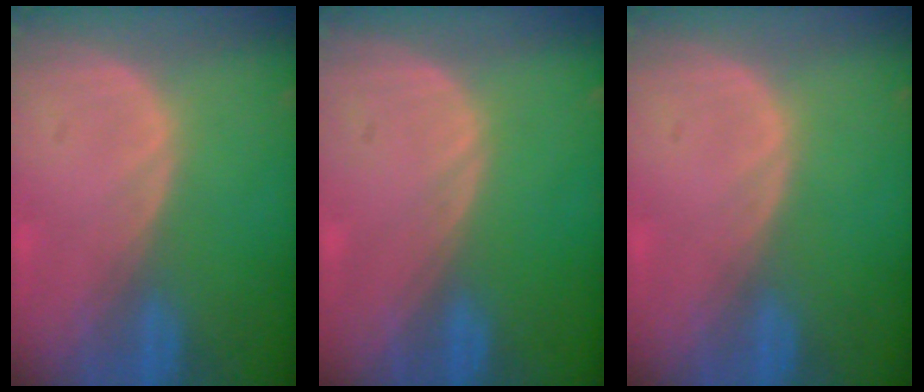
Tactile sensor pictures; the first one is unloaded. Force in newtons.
{"total": 0.0}
{"total": 0.0}